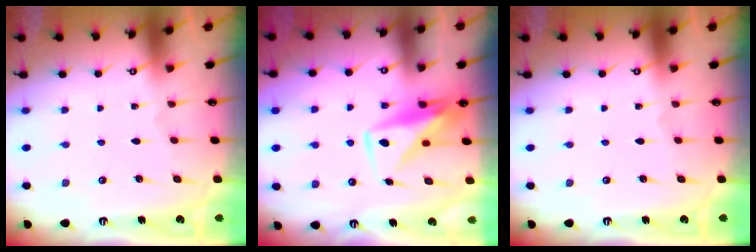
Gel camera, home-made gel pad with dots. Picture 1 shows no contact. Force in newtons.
{"total": 9.6, "press": 9.6, "slide": 0.6}
{"total": 0.0}